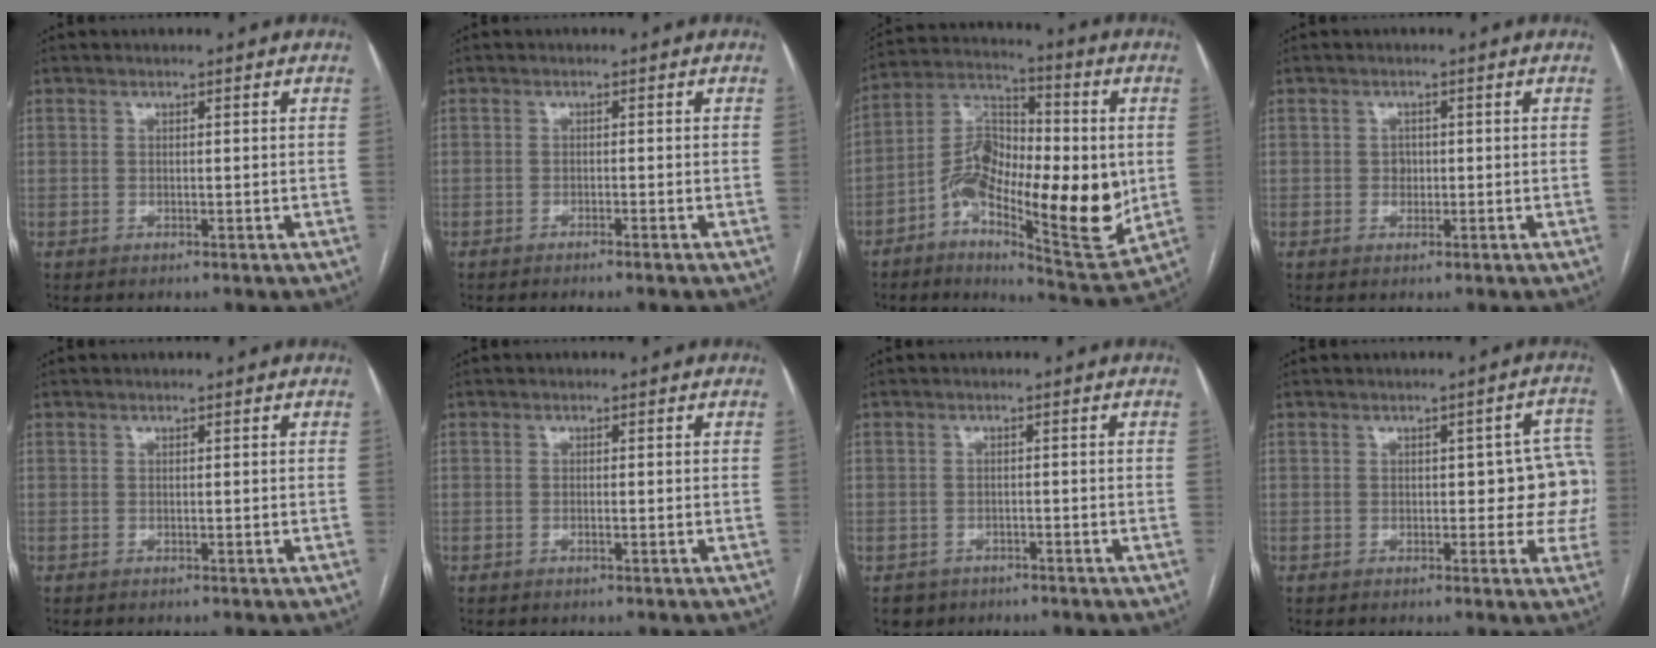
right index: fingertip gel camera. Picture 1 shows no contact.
{"total": 2.0, "force": [-1.6, -0.4, 1.1], "torque": [-0.016, 0.003, -0.022]}
{"total": 18.8, "force": [-3.2, 6.9, 17.2], "torque": [-0.302, 0.012, -0.056]}
{"total": 1.4, "force": [-0.1, 1.3, 0.7], "torque": [-0.010, 0.003, 0.001]}
{"total": 0.0}
{"total": 0.6, "force": [-0.2, 0.1, 0.6], "torque": [-0.013, 0.000, -0.002]}
{"total": 3.1, "force": [-2.0, 2.3, 0.1], "torque": [-0.003, 0.006, -0.031]}
{"total": 7.5, "force": [-0.1, 3.7, 6.5], "torque": [-0.049, 0.030, 0.001]}